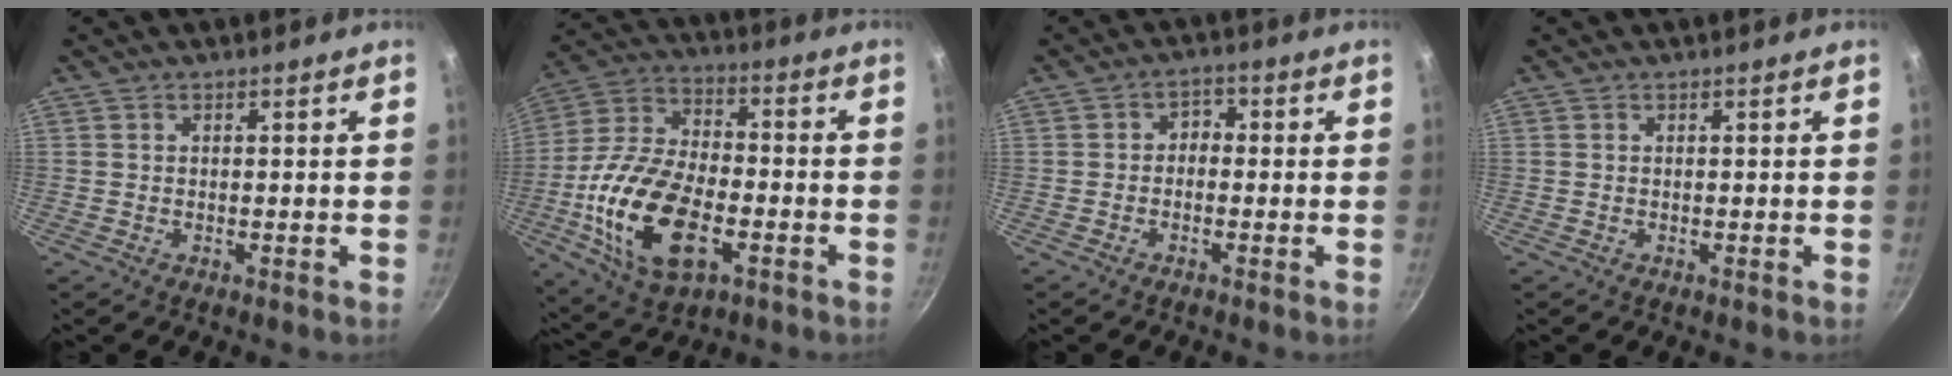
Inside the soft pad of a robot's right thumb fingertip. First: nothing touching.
{"total": 21.2, "force": [-5.9, 11.6, 16.8], "torque": [-0.321, 0.024, -0.109]}
{"total": 2.7, "force": [-0.7, 2.1, 1.5], "torque": [-0.010, 0.016, -0.019]}
{"total": 0.0}